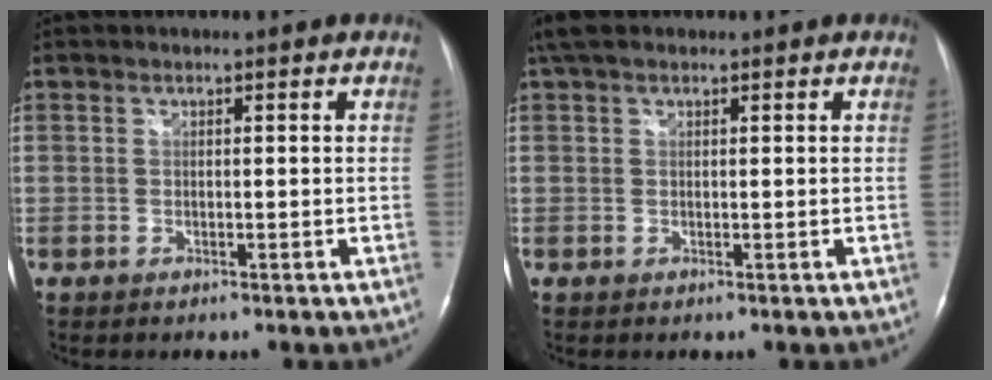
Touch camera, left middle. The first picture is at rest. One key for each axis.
{"total": 3.4, "fx": 2.5, "fy": 1.4, "fz": 1.9, "tx": -0.043, "ty": 0.030, "tz": 0.048}